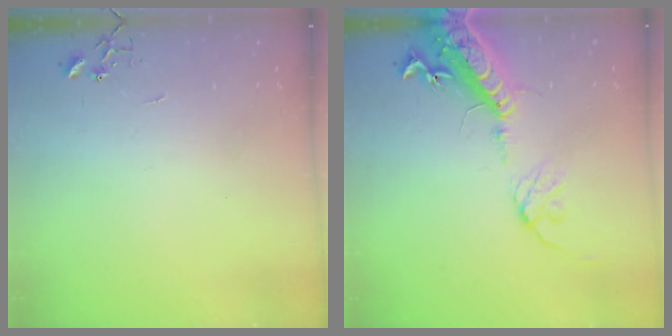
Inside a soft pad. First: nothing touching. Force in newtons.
{"total": 17.9, "press": 17.4, "slide": 4.2}